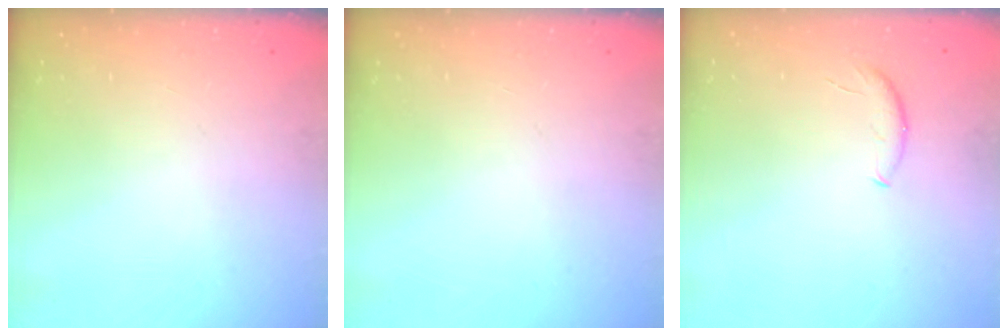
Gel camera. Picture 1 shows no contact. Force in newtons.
{"total": 0.0}
{"total": 5.4, "press": 5.4, "slide": 0.2}